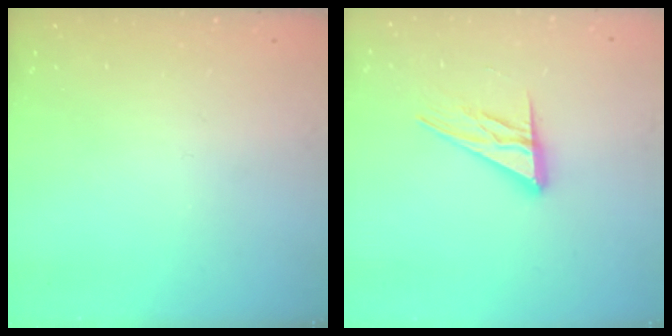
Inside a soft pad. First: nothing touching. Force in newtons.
{"total": 12.6, "press": 12.5, "slide": 1.1}